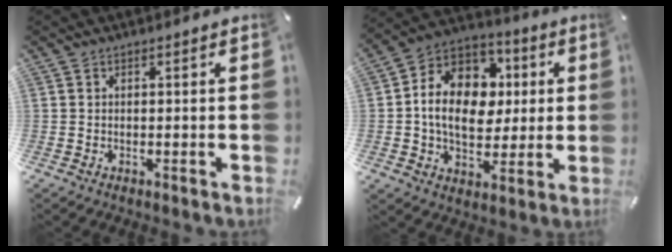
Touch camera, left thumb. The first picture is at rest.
{"total": 14.5, "force": [0.2, 11.8, 8.4], "torque": [-0.161, 0.002, 0.004]}